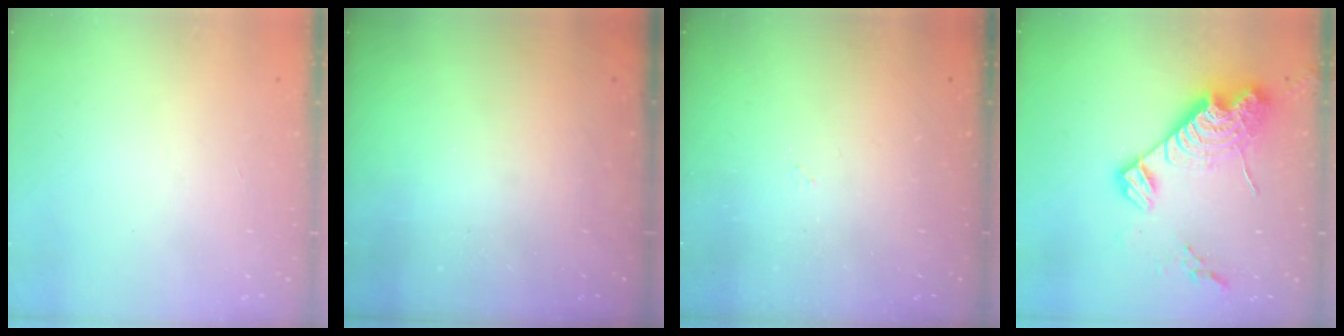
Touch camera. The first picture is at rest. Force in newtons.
{"total": 0.0}
{"total": 2.7, "press": 2.7, "slide": 0.4}
{"total": 17.4, "press": 17.3, "slide": 1.7}